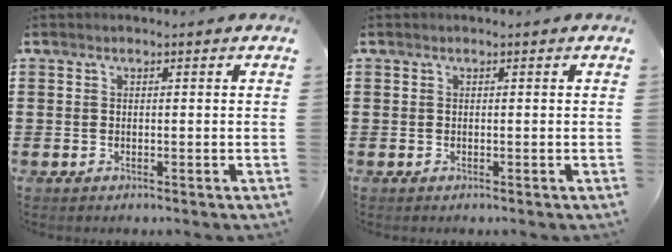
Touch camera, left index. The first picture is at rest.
{"total": 0.0}